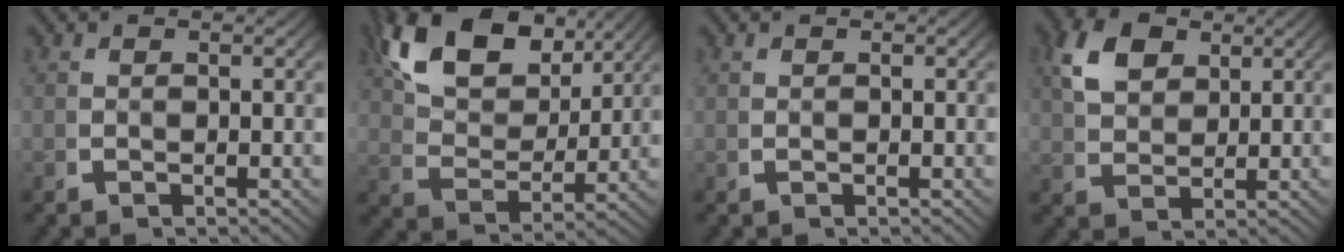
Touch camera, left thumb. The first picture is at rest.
{"total": 9.4, "force": [5.4, 4.5, 6.3], "torque": [-0.138, 0.004, 0.102]}
{"total": 0.0}
{"total": 5.2, "force": [3.0, 2.8, 3.2], "torque": [-0.062, 0.006, 0.062]}